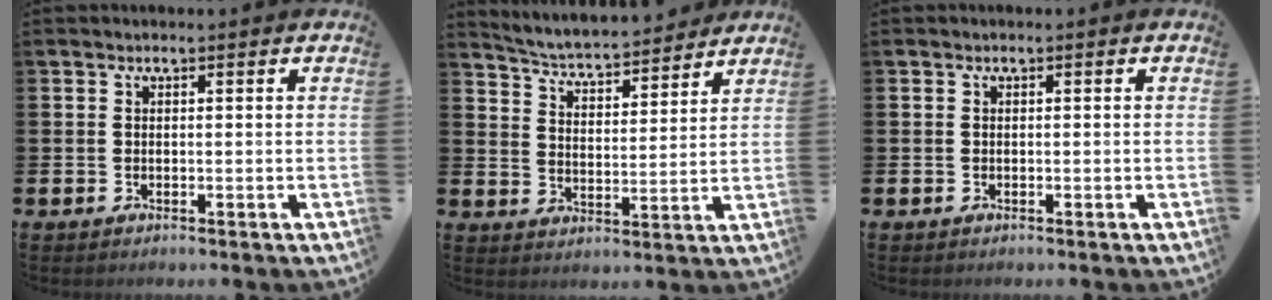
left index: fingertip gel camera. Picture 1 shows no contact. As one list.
[{"total": 4.9, "force": [4.9, 0.6, 0.8], "torque": [-0.041, -0.044, 0.080]}, {"total": 0.0}]